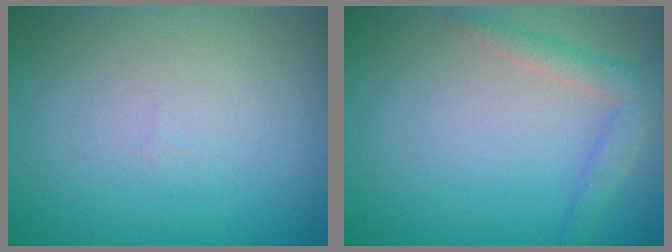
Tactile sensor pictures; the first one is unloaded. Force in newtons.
{"total": 2.3, "press": 2.3, "slide": 0.1}